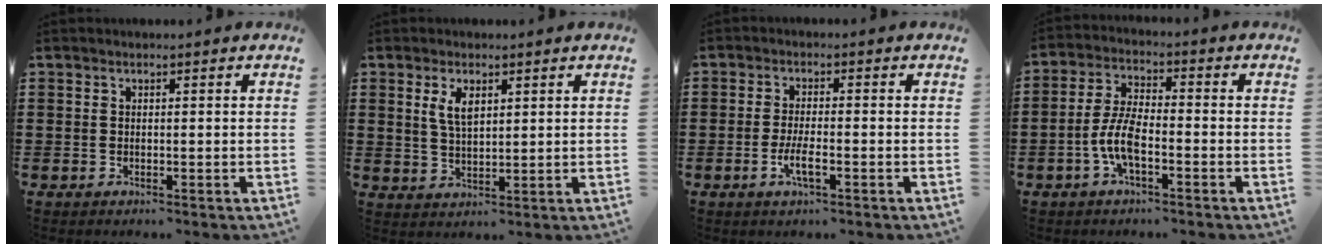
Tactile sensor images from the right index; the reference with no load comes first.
{"total": 3.7, "force": [1.6, 1.6, 3.0], "torque": [-0.064, 0.005, 0.027]}
{"total": 3.8, "force": [-1.6, 0.8, 3.4], "torque": [-0.070, -0.004, -0.031]}
{"total": 6.7, "force": [-2.5, 2.3, 5.8], "torque": [-0.138, -0.008, -0.054]}